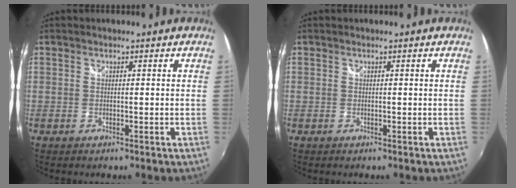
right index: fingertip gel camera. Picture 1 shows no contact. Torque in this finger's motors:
{"motor_torque": [-0.01, 0.00, 0.00, 0.00]}